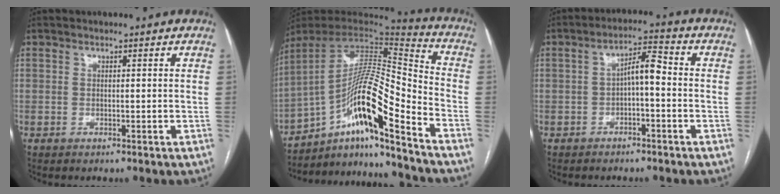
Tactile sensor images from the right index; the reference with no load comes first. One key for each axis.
{"total": 18.3, "fx": -11.1, "fy": 0.6, "fz": 14.6, "tx": -0.261, "ty": 0.015, "tz": -0.191}
{"total": 5.1, "fx": -0.6, "fy": 1.4, "fz": 4.8, "tx": -0.083, "ty": 0.026, "tz": -0.012}